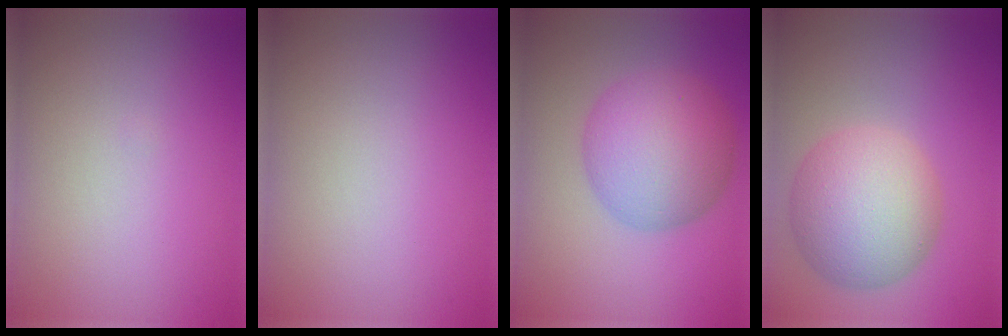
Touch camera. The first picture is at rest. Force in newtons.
{"total": 0.0}
{"total": 7.5, "press": 7.5, "slide": 0.0}
{"total": 7.6, "press": 7.6, "slide": 0.1}